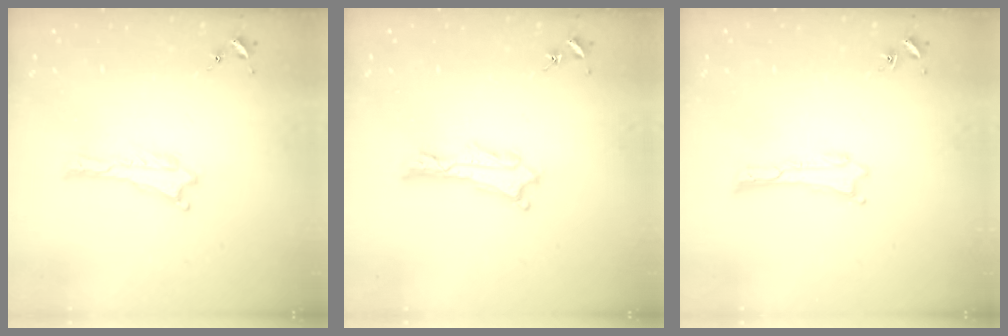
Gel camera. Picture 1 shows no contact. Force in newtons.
{"total": 2.4, "press": 2.4, "slide": 0.3}
{"total": 0.0}